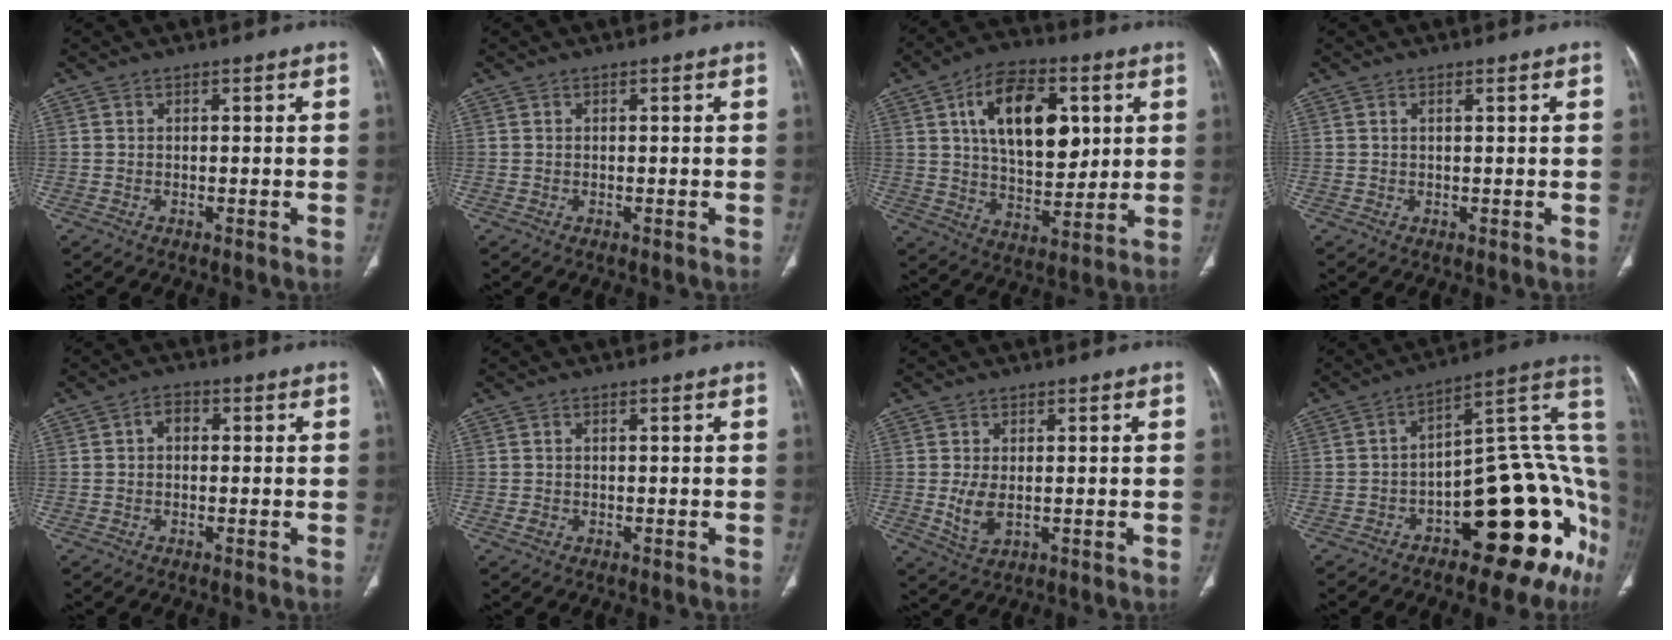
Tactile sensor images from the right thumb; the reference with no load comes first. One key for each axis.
{"total": 0.0}
{"total": 18.7, "fx": 5.6, "fy": 10.6, "fz": 14.4, "tx": -0.189, "ty": -0.020, "tz": 0.093}
{"total": 0.5, "fx": 0.2, "fy": -0.1, "fz": 0.4, "tx": -0.013, "ty": 0.004, "tz": 0.004}
{"total": 2.6, "fx": 0.2, "fy": 1.9, "fz": 1.7, "tx": -0.017, "ty": 0.008, "tz": -0.003}
{"total": 0.6, "fx": -0.2, "fy": 0.5, "fz": 0.3, "tx": -0.006, "ty": 0.000, "tz": -0.004}
{"total": 4.3, "fx": -0.2, "fy": 2.2, "fz": 3.7, "tx": -0.075, "ty": -0.014, "tz": 0.004}
{"total": 26.0, "fx": -8.6, "fy": 11.1, "fz": 21.8, "tx": -0.177, "ty": 0.070, "tz": -0.113}